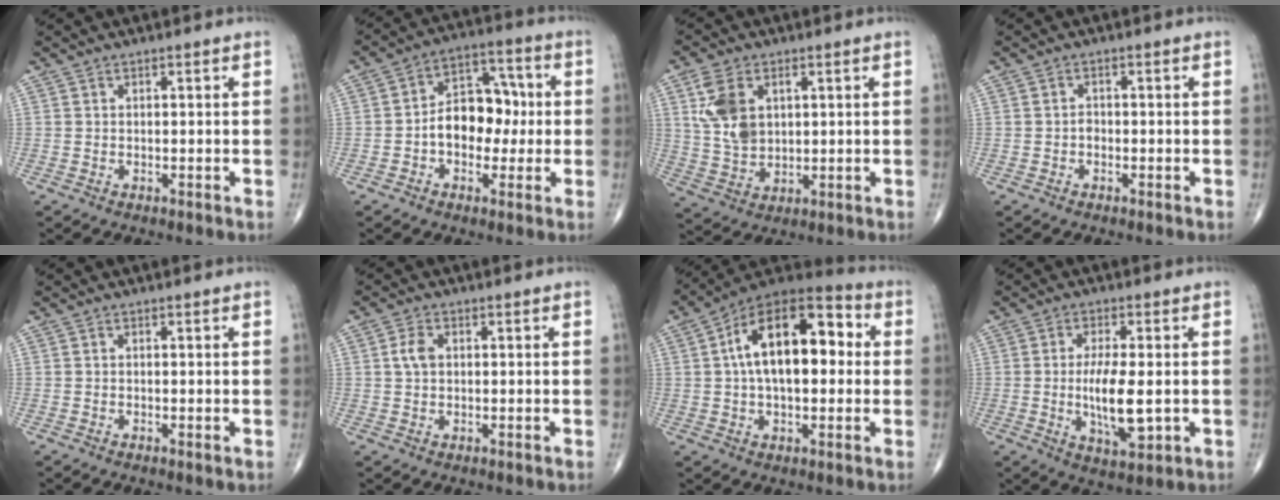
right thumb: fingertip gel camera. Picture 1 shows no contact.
{"total": 11.4, "force": [-0.8, 8.0, 8.1], "torque": [-0.088, 0.040, -0.023]}
{"total": 9.5, "force": [3.0, 6.1, 6.5], "torque": [-0.123, -0.007, 0.067]}
{"total": 1.1, "force": [-0.4, 0.8, 0.6], "torque": [-0.005, 0.004, -0.008]}
{"total": 0.6, "force": [-0.1, 0.2, 0.5], "torque": [-0.013, -0.003, -0.004]}
{"total": 3.2, "force": [0.5, 2.2, 2.3], "torque": [-0.047, 0.004, 0.007]}
{"total": 19.5, "force": [2.8, 10.3, 16.3], "torque": [-0.242, 0.036, 0.034]}
{"total": 9.9, "force": [-0.8, 3.4, 9.3], "torque": [-0.169, -0.015, -0.009]}